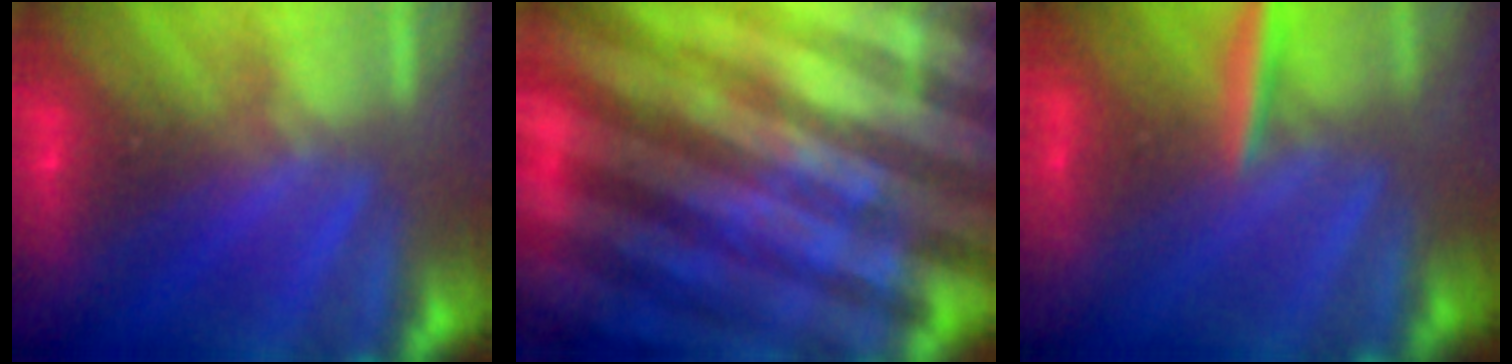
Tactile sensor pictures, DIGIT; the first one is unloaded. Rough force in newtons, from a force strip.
{"total": 9.1}
{"total": 2.8}